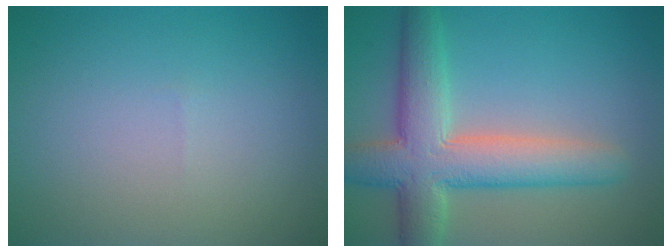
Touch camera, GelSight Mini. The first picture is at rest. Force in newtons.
{"total": 7.8, "press": 7.8, "slide": 0.2}